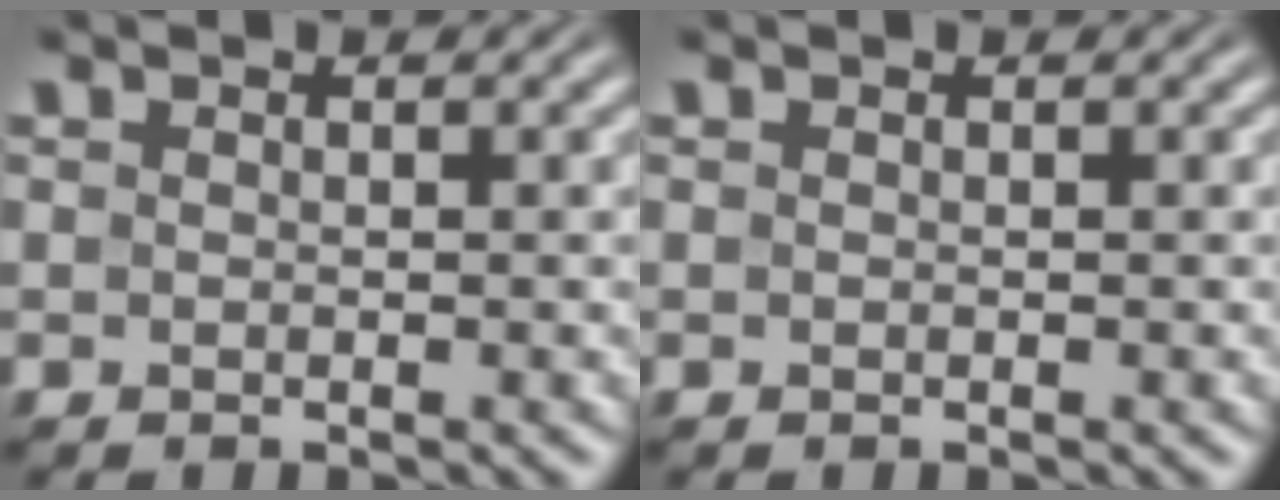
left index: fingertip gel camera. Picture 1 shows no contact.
{"total": 0.0}